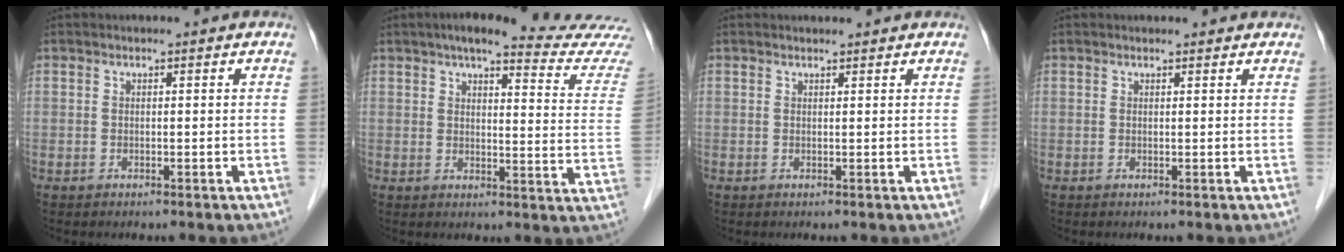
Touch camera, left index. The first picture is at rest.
{"total": 17.2, "force": [16.0, 0.0, 6.4], "torque": [-0.075, -0.066, 0.174]}
{"total": 1.0, "force": [1.0, 0.2, 0.2], "torque": [-0.009, 0.005, 0.016]}
{"total": 2.0, "force": [1.9, 0.4, 0.3], "torque": [-0.012, 0.009, 0.018]}